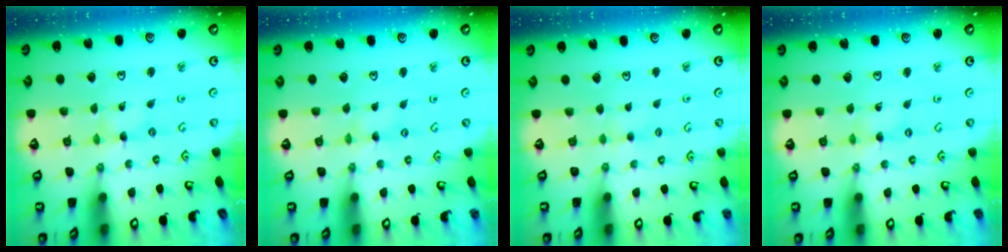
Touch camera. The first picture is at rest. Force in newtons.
{"total": 0.0}
{"total": 1.7, "press": 1.7, "slide": 0.3}
{"total": 0.0}